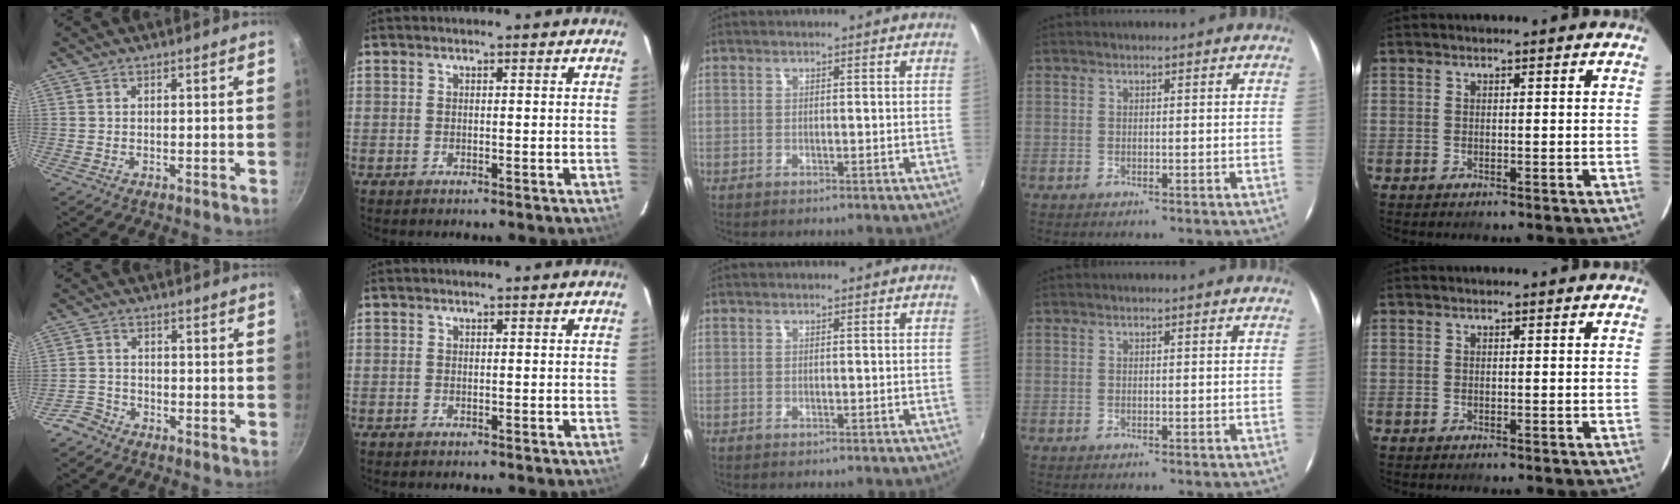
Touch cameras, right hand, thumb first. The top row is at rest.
{"thumb": {"total": 3.3, "force": [-2.7, 1.8, 0.7], "torque": [-0.011, 0.030, -0.054]}}